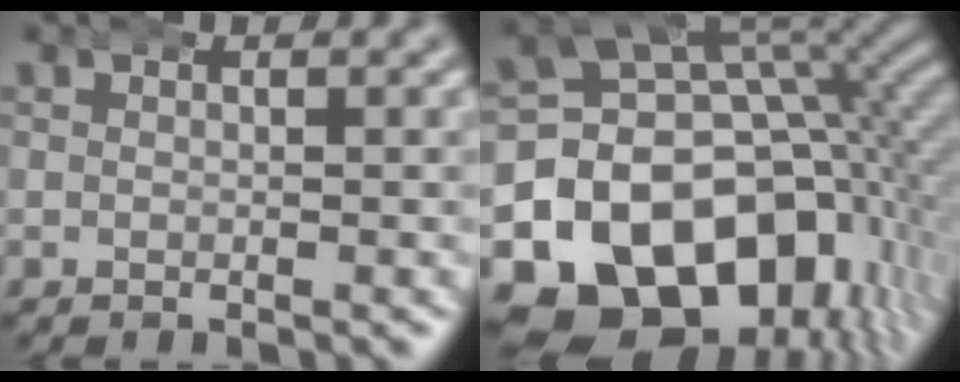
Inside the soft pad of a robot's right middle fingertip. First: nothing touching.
{"total": 24.1, "force": [-5.4, 18.9, 13.9], "torque": [-0.265, -0.087, -0.074]}